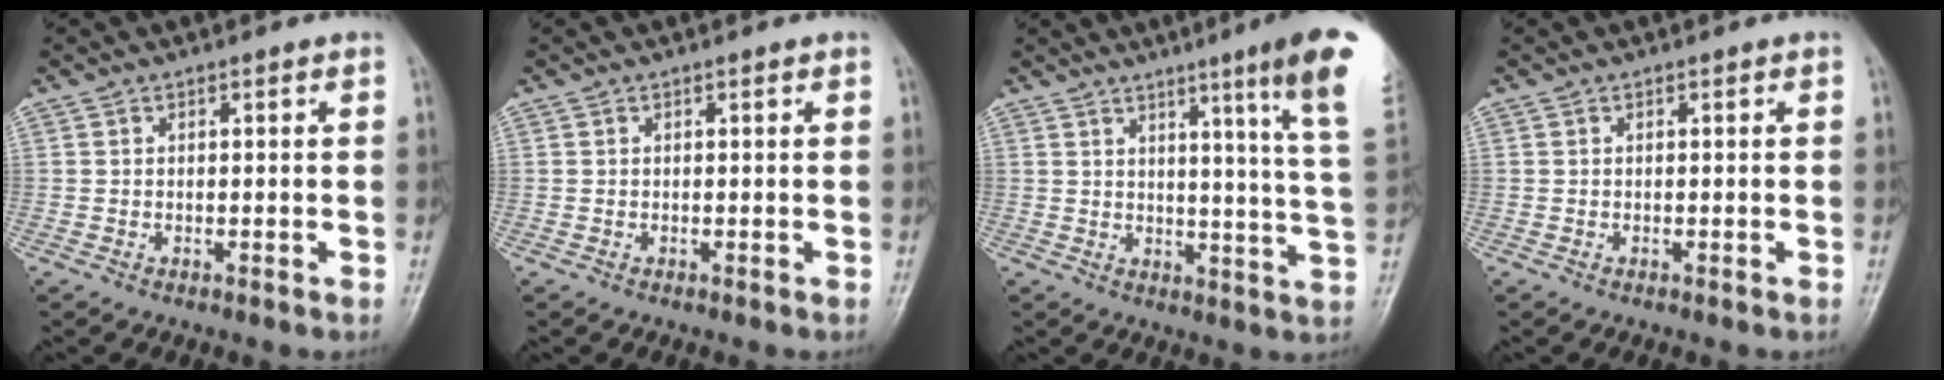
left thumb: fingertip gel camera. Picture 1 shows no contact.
{"total": 0.0}
{"total": 15.3, "force": [8.4, -0.4, 12.7], "torque": [-0.160, -0.052, 0.094]}
{"total": 0.0}